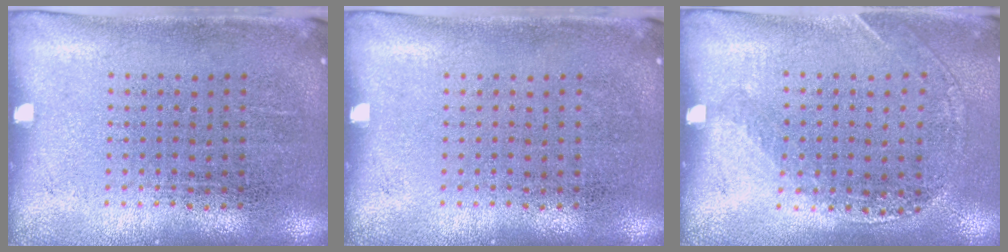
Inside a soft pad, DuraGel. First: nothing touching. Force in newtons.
{"total": 0.0}
{"total": 1.1, "press": 1.1, "slide": 0.4}